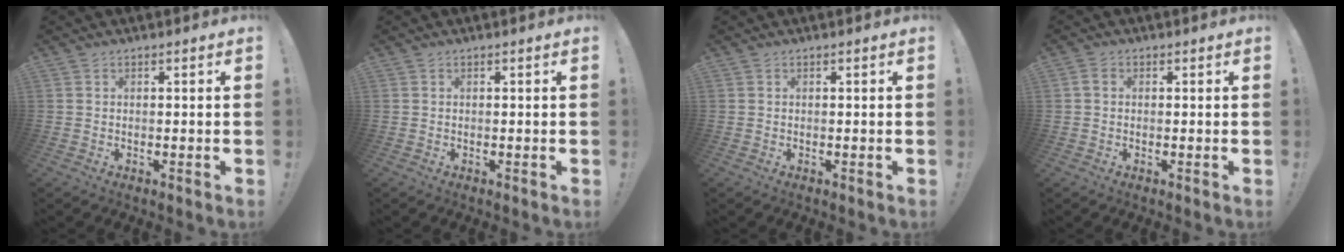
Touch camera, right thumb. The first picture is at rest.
{"total": 0.0}
{"total": 0.0}
{"total": 1.9, "force": [0.2, 1.5, 1.2], "torque": [-0.019, 0.003, 0.002]}